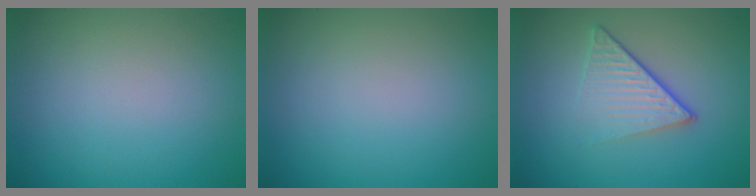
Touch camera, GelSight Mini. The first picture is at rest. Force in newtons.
{"total": 0.0}
{"total": 4.8, "press": 3.0, "slide": 3.7}